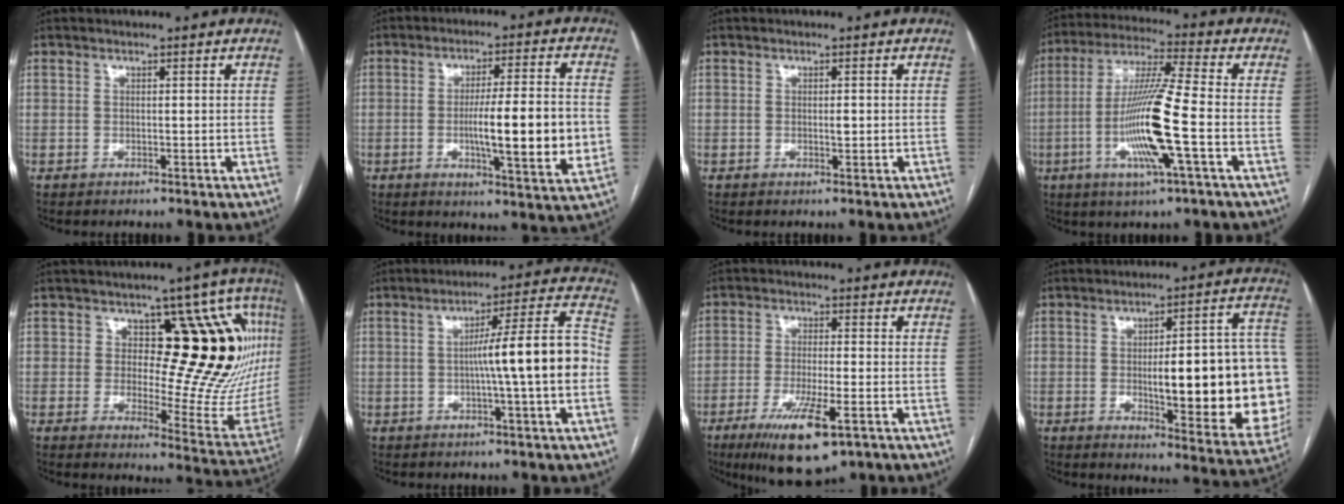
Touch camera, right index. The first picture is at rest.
{"total": 13.7, "force": [-1.8, 1.2, 13.5], "torque": [-0.204, -0.007, -0.028]}
{"total": 1.0, "force": [0.0, 0.3, 0.9], "torque": [-0.015, -0.001, 0.001]}
{"total": 14.0, "force": [-3.5, -0.4, 13.5], "torque": [-0.272, -0.009, -0.074]}
{"total": 22.0, "force": [4.5, 8.7, 19.7], "torque": [-0.202, 0.012, 0.069]}
{"total": 12.0, "force": [-1.7, -0.7, 11.9], "torque": [-0.177, 0.020, -0.030]}
{"total": 11.3, "force": [-6.0, 2.3, 9.3], "torque": [-0.165, -0.026, -0.094]}
{"total": 23.9, "force": [-1.9, 5.0, 23.3], "torque": [-0.223, 0.023, -0.009]}